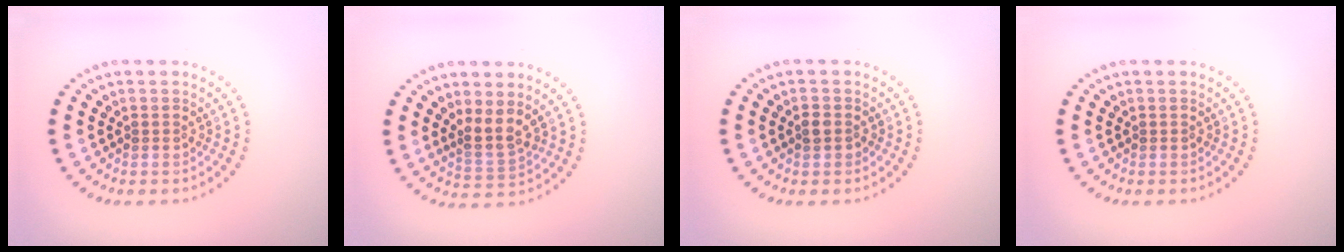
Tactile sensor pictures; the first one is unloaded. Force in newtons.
{"total": 2.5, "press": 2.0, "slide": 1.6}
{"total": 1.0, "press": 1.0, "slide": 0.3}
{"total": 0.0}